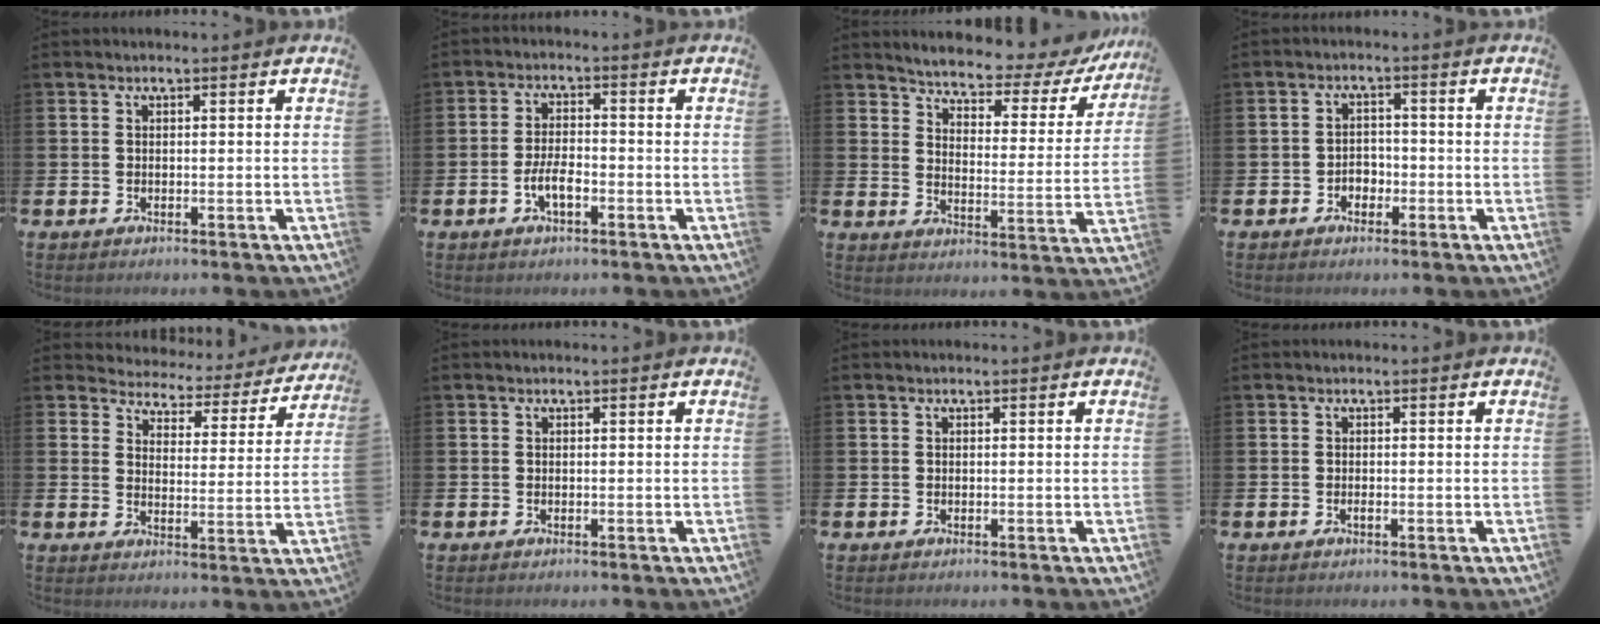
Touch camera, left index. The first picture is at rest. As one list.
[{"total": 3.6, "force": [-1.3, 1.5, 3.0], "torque": [-0.058, 0.003, -0.026]}, {"total": 4.9, "force": [4.6, 1.2, 1.4], "torque": [-0.046, -0.039, 0.069]}, {"total": 2.3, "force": [-1.3, 1.7, 0.8], "torque": [-0.016, 0.005, -0.030]}, {"total": 3.9, "force": [3.7, 1.3, 0.1], "torque": [-0.021, -0.038, 0.056]}, {"total": 0.0}, {"total": 0.0}, {"total": 0.0}]